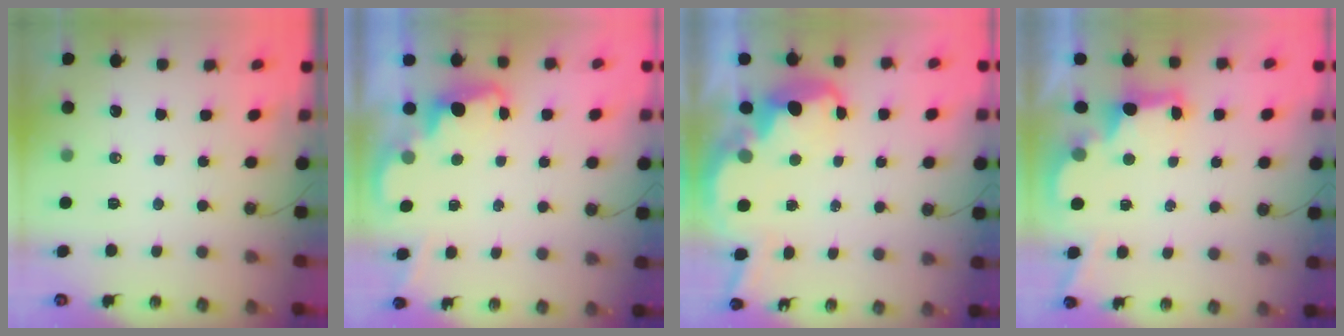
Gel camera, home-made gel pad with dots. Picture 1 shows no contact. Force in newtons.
{"total": 2.0, "press": 1.9, "slide": 0.6}
{"total": 6.7, "press": 6.7, "slide": 0.5}
{"total": 2.9, "press": 2.7, "slide": 0.9}